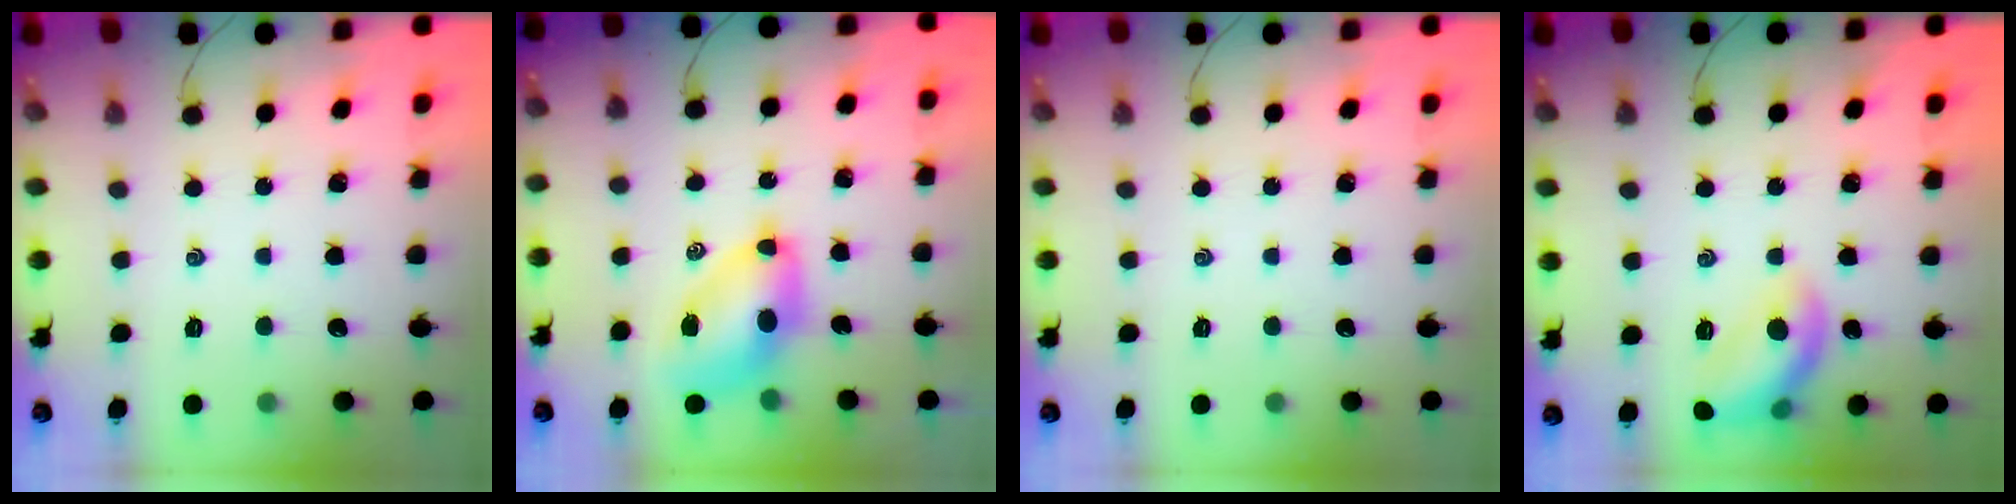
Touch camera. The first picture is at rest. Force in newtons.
{"total": 8.9, "press": 8.6, "slide": 2.2}
{"total": 0.0}
{"total": 11.9, "press": 11.9, "slide": 1.2}